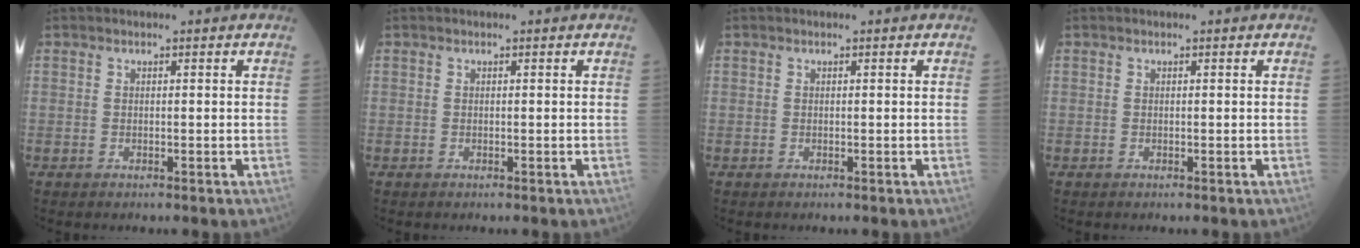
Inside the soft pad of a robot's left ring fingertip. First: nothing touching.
{"total": 0.0}
{"total": 0.0}
{"total": 0.0}